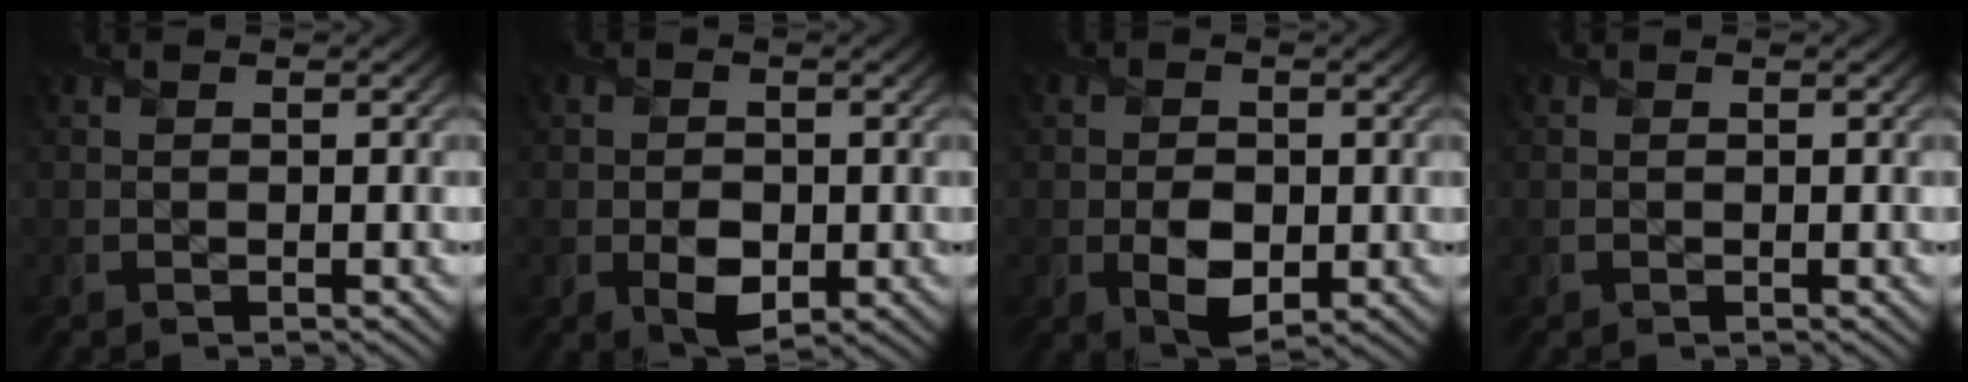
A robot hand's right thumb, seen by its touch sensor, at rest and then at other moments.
{"total": 3.7, "force": [-0.8, 2.9, 2.2], "torque": [-0.042, -0.014, -0.015]}
{"total": 4.3, "force": [-0.7, 3.2, 2.7], "torque": [-0.052, -0.014, -0.015]}
{"total": 0.0}